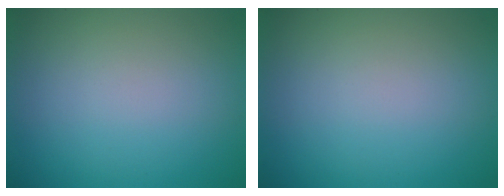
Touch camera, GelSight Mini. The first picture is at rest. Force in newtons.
{"total": 0.0}